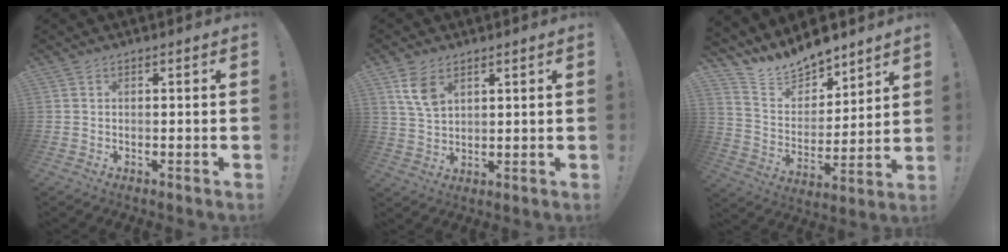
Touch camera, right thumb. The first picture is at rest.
{"total": 7.2, "force": [3.9, 4.2, 4.4], "torque": [-0.071, -0.015, 0.074]}
{"total": 11.8, "force": [11.1, 3.7, 1.8], "torque": [-0.060, -0.098, 0.206]}